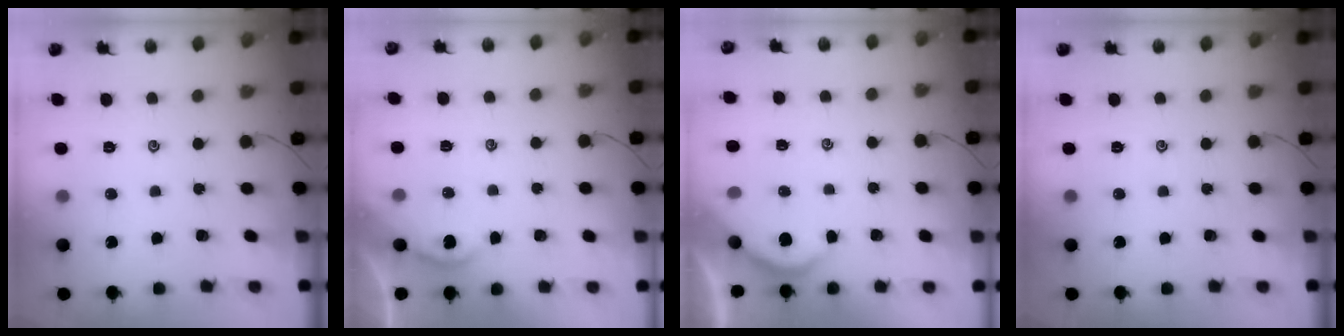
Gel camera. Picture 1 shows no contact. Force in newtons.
{"total": 2.0, "press": 1.9, "slide": 0.4}
{"total": 2.5, "press": 2.5, "slide": 0.4}
{"total": 0.0}